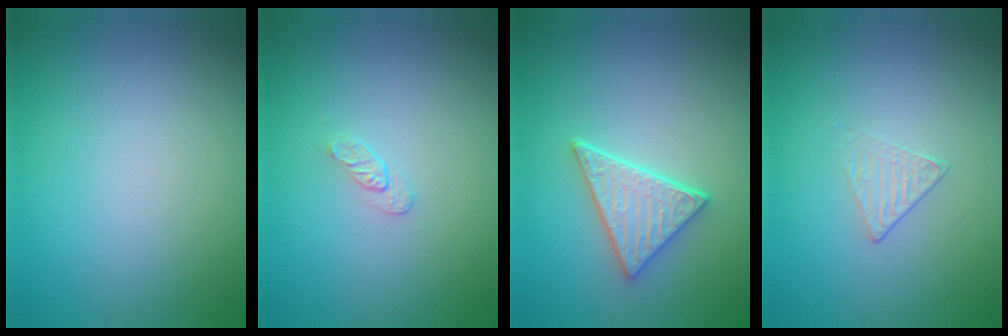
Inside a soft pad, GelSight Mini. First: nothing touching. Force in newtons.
{"total": 0.8, "press": 0.5, "slide": 0.7}
{"total": 3.7, "press": 3.3, "slide": 1.7}
{"total": 1.1, "press": 0.5, "slide": 1.0}